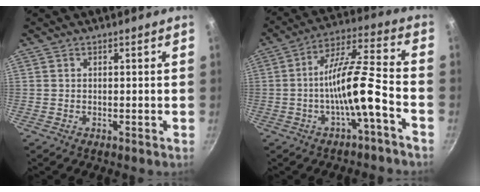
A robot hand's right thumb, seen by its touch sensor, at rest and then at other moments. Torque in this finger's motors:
{"motor_torque": [2.56, 2.45, 1.62, -0.35, 0.62]}